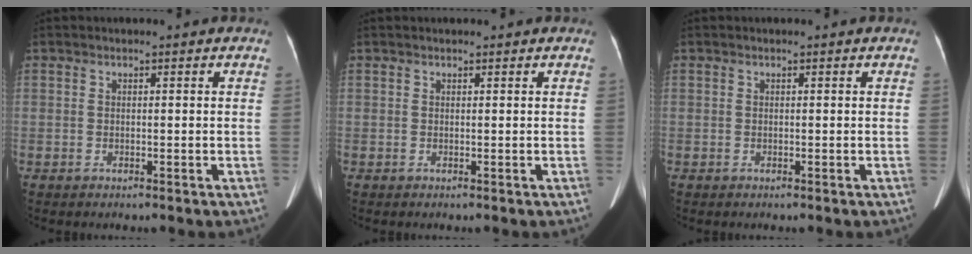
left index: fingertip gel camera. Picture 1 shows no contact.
{"total": 1.8, "force": [1.6, 0.3, 0.7], "torque": [-0.009, 0.013, 0.018]}
{"total": 0.0}